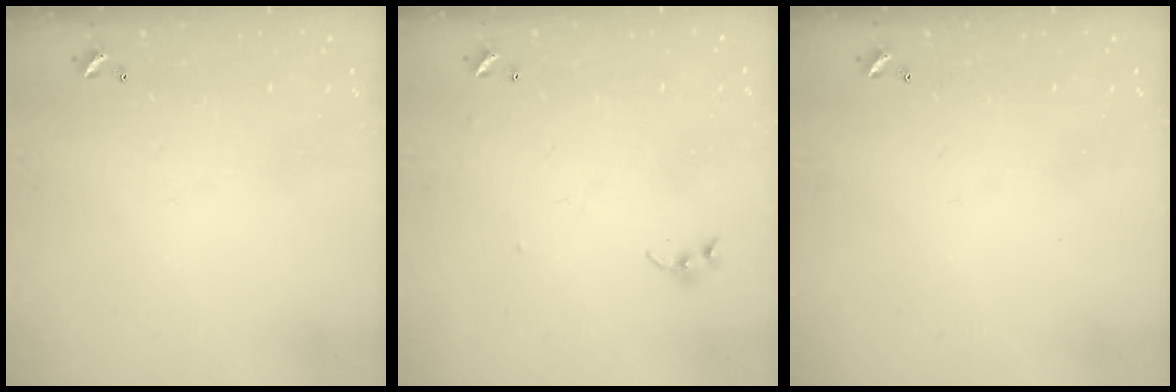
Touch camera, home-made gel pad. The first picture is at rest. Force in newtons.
{"total": 5.1, "press": 5.0, "slide": 0.5}
{"total": 0.0}